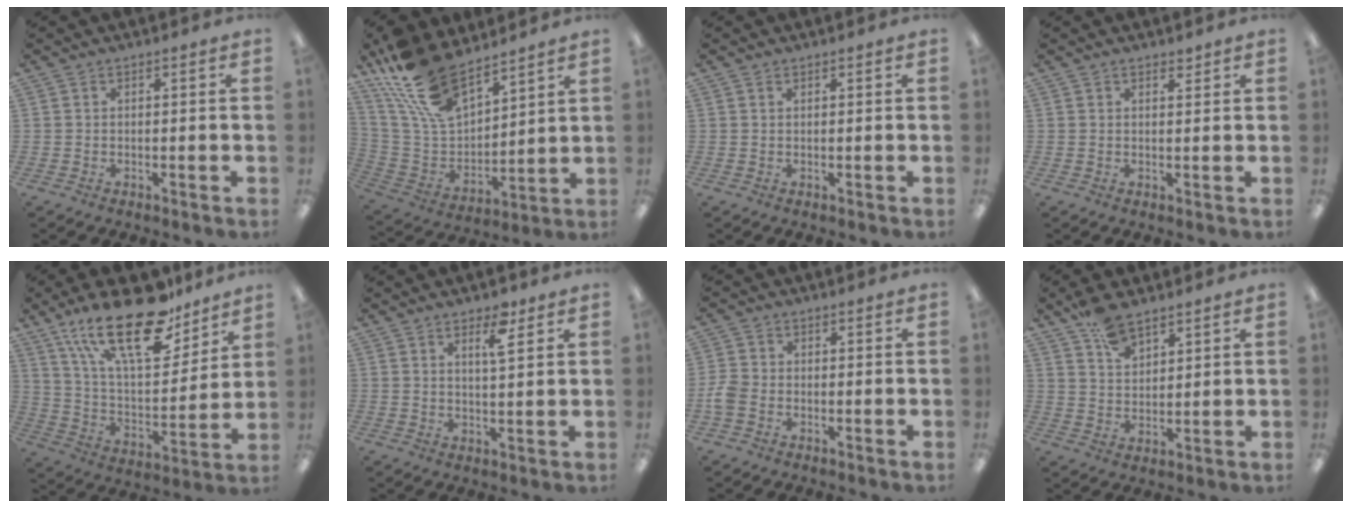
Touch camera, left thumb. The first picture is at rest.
{"total": 19.4, "force": [14.0, 8.7, 10.1], "torque": [-0.228, -0.069, 0.263]}
{"total": 0.6, "force": [0.4, 0.3, 0.3], "torque": [-0.007, 0.002, 0.007]}
{"total": 1.6, "force": [1.4, 0.7, 0.4], "torque": [-0.001, -0.005, 0.024]}
{"total": 25.0, "force": [16.5, 9.9, 15.8], "torque": [-0.277, -0.095, 0.282]}
{"total": 5.5, "force": [3.4, 1.6, 4.0], "torque": [-0.049, -0.013, 0.051]}
{"total": 3.8, "force": [-1.4, 2.8, 2.2], "torque": [-0.046, 0.006, -0.027]}
{"total": 7.7, "force": [5.7, 3.6, 3.7], "torque": [-0.072, -0.025, 0.106]}